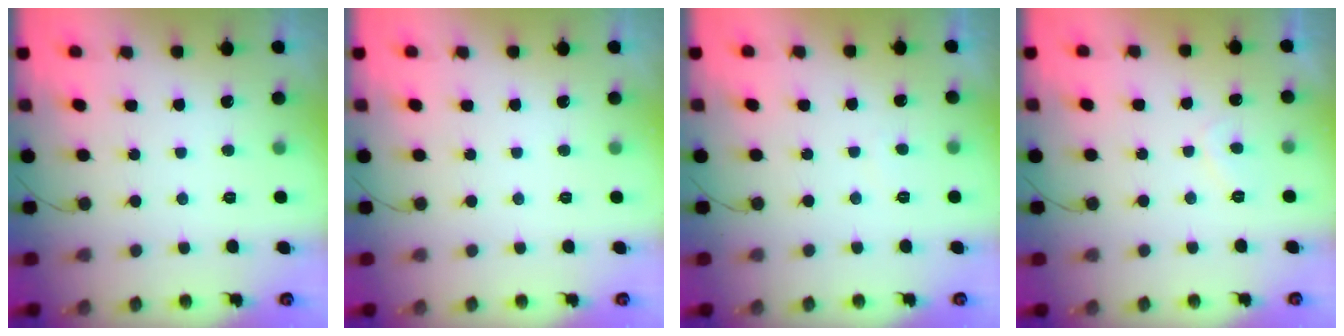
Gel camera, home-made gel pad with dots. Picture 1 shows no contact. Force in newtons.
{"total": 0.0}
{"total": 0.0}
{"total": 2.3, "press": 2.1, "slide": 0.8}